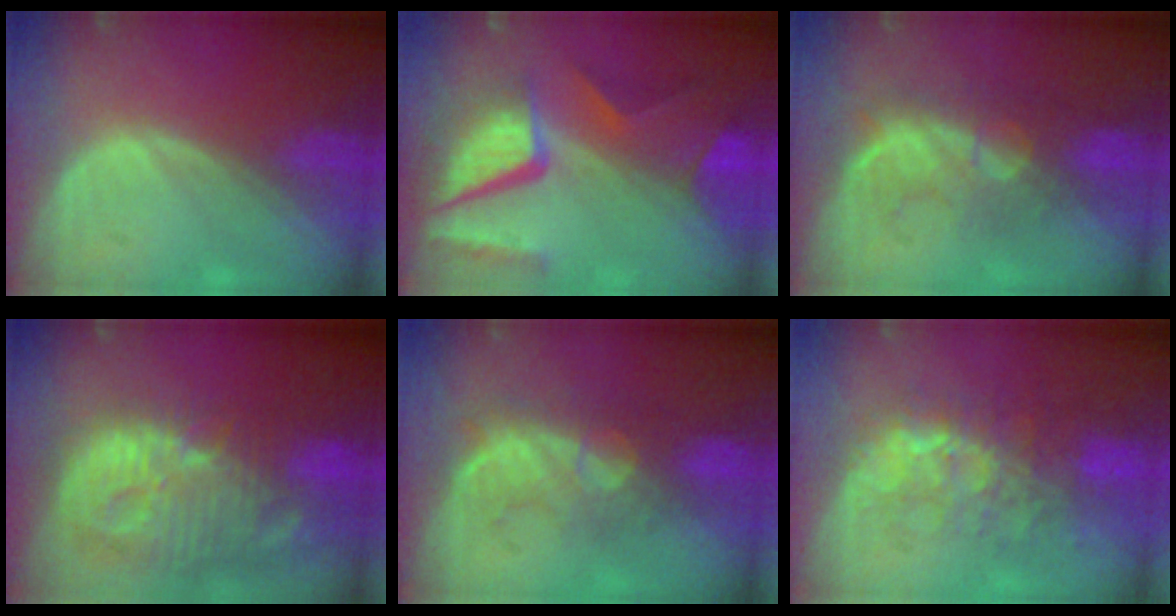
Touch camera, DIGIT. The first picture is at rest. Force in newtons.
{"total": 11.3, "press": 9.4, "slide": 6.4}
{"total": 7.8, "press": 7.7, "slide": 1.3}
{"total": 14.5, "press": 12.7, "slide": 7.1}
{"total": 8.2, "press": 7.9, "slide": 2.3}
{"total": 9.7, "press": 8.8, "slide": 4.0}